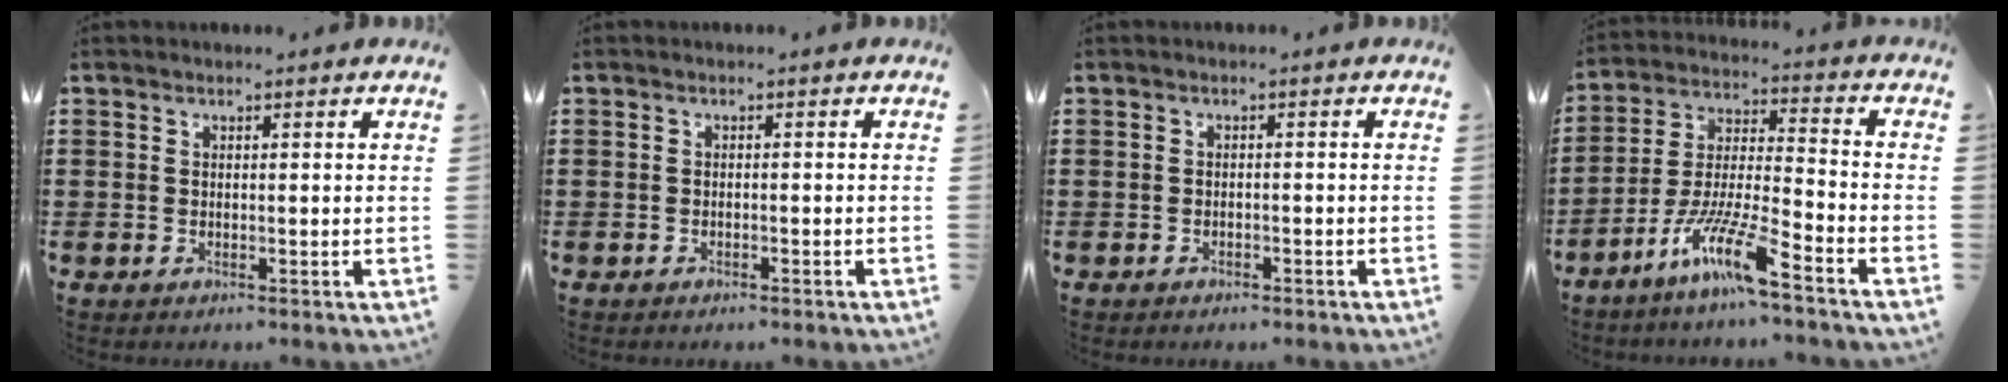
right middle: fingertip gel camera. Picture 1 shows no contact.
{"total": 0.7, "force": [-0.7, 0.2, 0.2], "torque": [-0.005, 0.000, -0.014]}
{"total": 0.9, "force": [-0.8, 0.3, 0.1], "torque": [-0.005, 0.000, -0.018]}
{"total": 10.6, "force": [-7.7, 0.6, 7.2], "torque": [-0.151, -0.006, -0.154]}